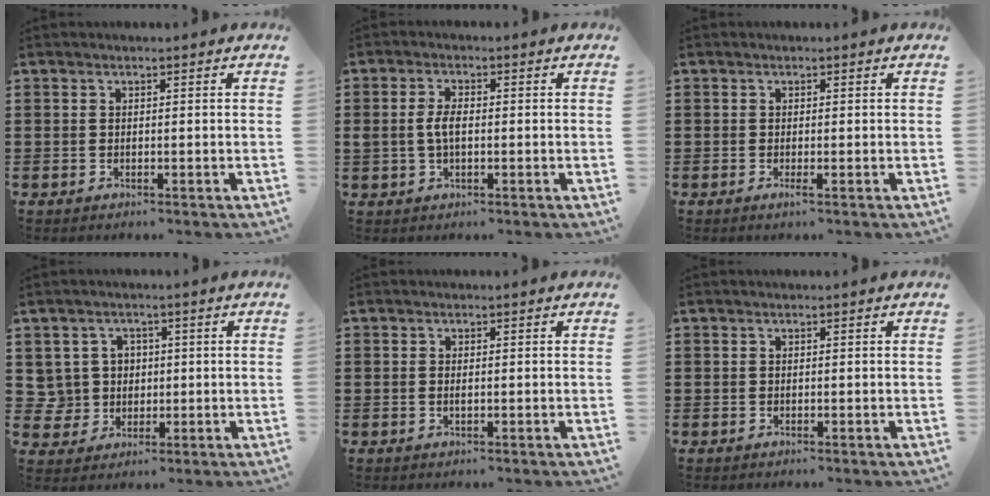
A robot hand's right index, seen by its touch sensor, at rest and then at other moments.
{"total": 3.5, "force": [-0.1, 1.7, 3.0], "torque": [-0.074, 0.000, -0.007]}
{"total": 0.9, "force": [-0.3, -0.2, 0.8], "torque": [-0.013, -0.008, -0.005]}
{"total": 4.5, "force": [0.9, 4.4, 0.8], "torque": [-0.046, 0.013, 0.012]}
{"total": 0.8, "force": [-0.1, 0.2, 0.8], "torque": [-0.017, -0.003, -0.001]}
{"total": 0.0}